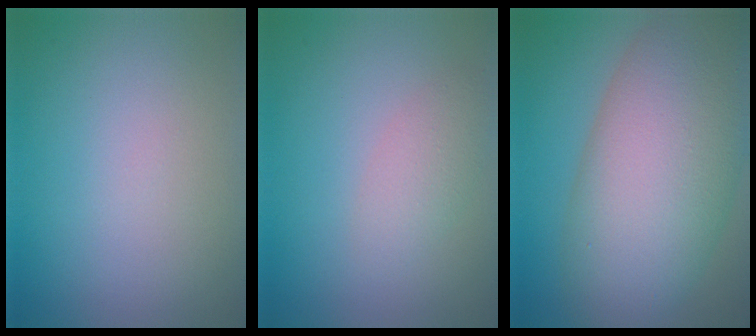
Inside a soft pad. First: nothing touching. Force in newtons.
{"total": 2.1, "press": 2.1, "slide": 0.2}
{"total": 12.6, "press": 12.6, "slide": 0.4}